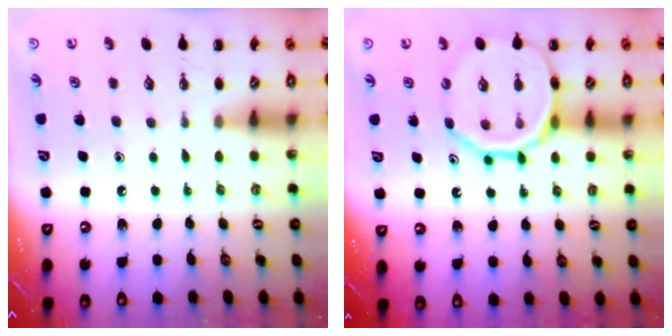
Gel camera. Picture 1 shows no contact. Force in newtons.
{"total": 15.9, "press": 15.7, "slide": 2.3}